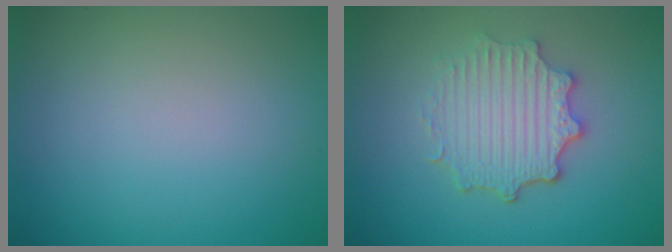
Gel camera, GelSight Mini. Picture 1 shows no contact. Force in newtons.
{"total": 4.7, "press": 3.7, "slide": 2.9}